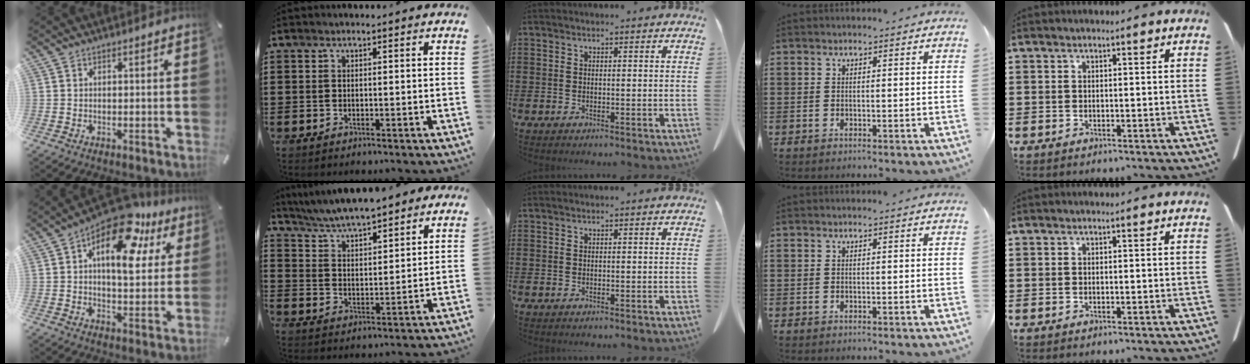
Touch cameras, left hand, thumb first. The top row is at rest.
{"thumb": {"total": 17.6, "force": [9.0, 8.7, 12.4], "torque": [-0.188, -0.046, 0.149]}, "index": {"total": 5.5, "force": [5.3, 0.4, 1.3], "torque": [-0.050, -0.023, 0.094]}}